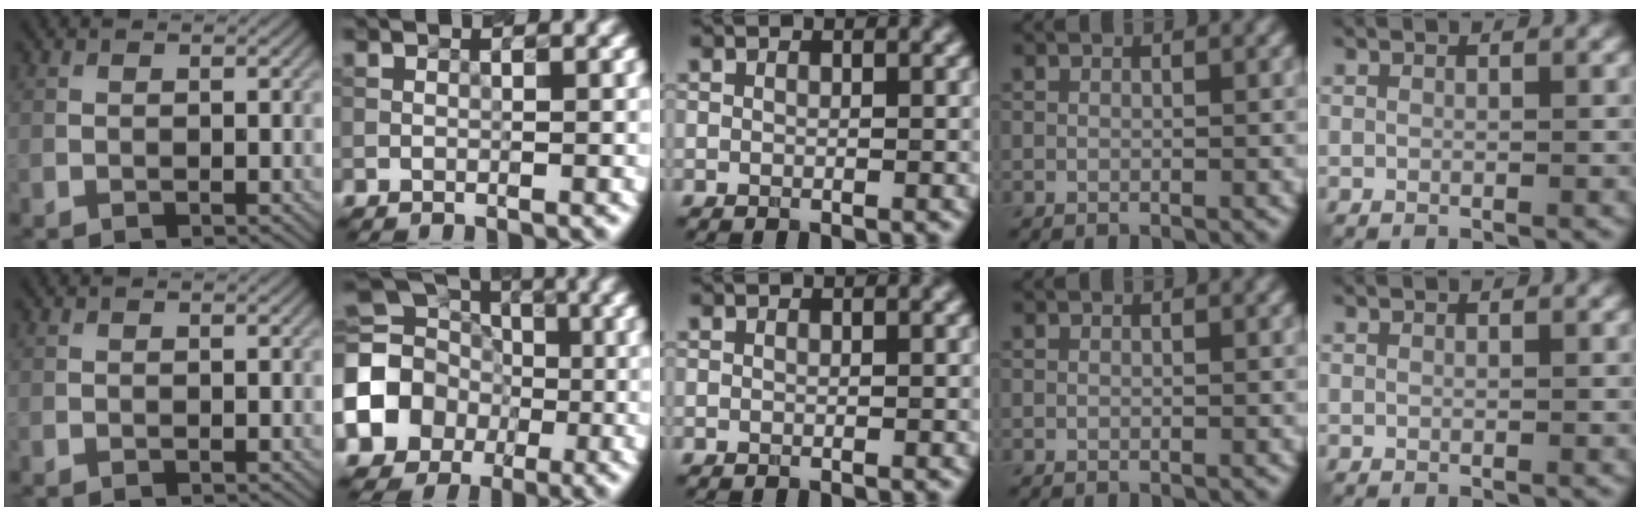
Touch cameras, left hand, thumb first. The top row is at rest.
{"index": {"total": 13.0, "force": [-2.3, 11.5, 5.7], "torque": [-0.132, -0.014, -0.071]}}